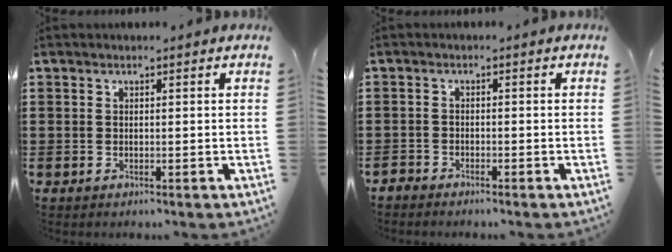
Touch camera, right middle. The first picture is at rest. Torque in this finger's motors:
{"motor_torque": [-0.46, 0.43, 0.01, -0.02]}